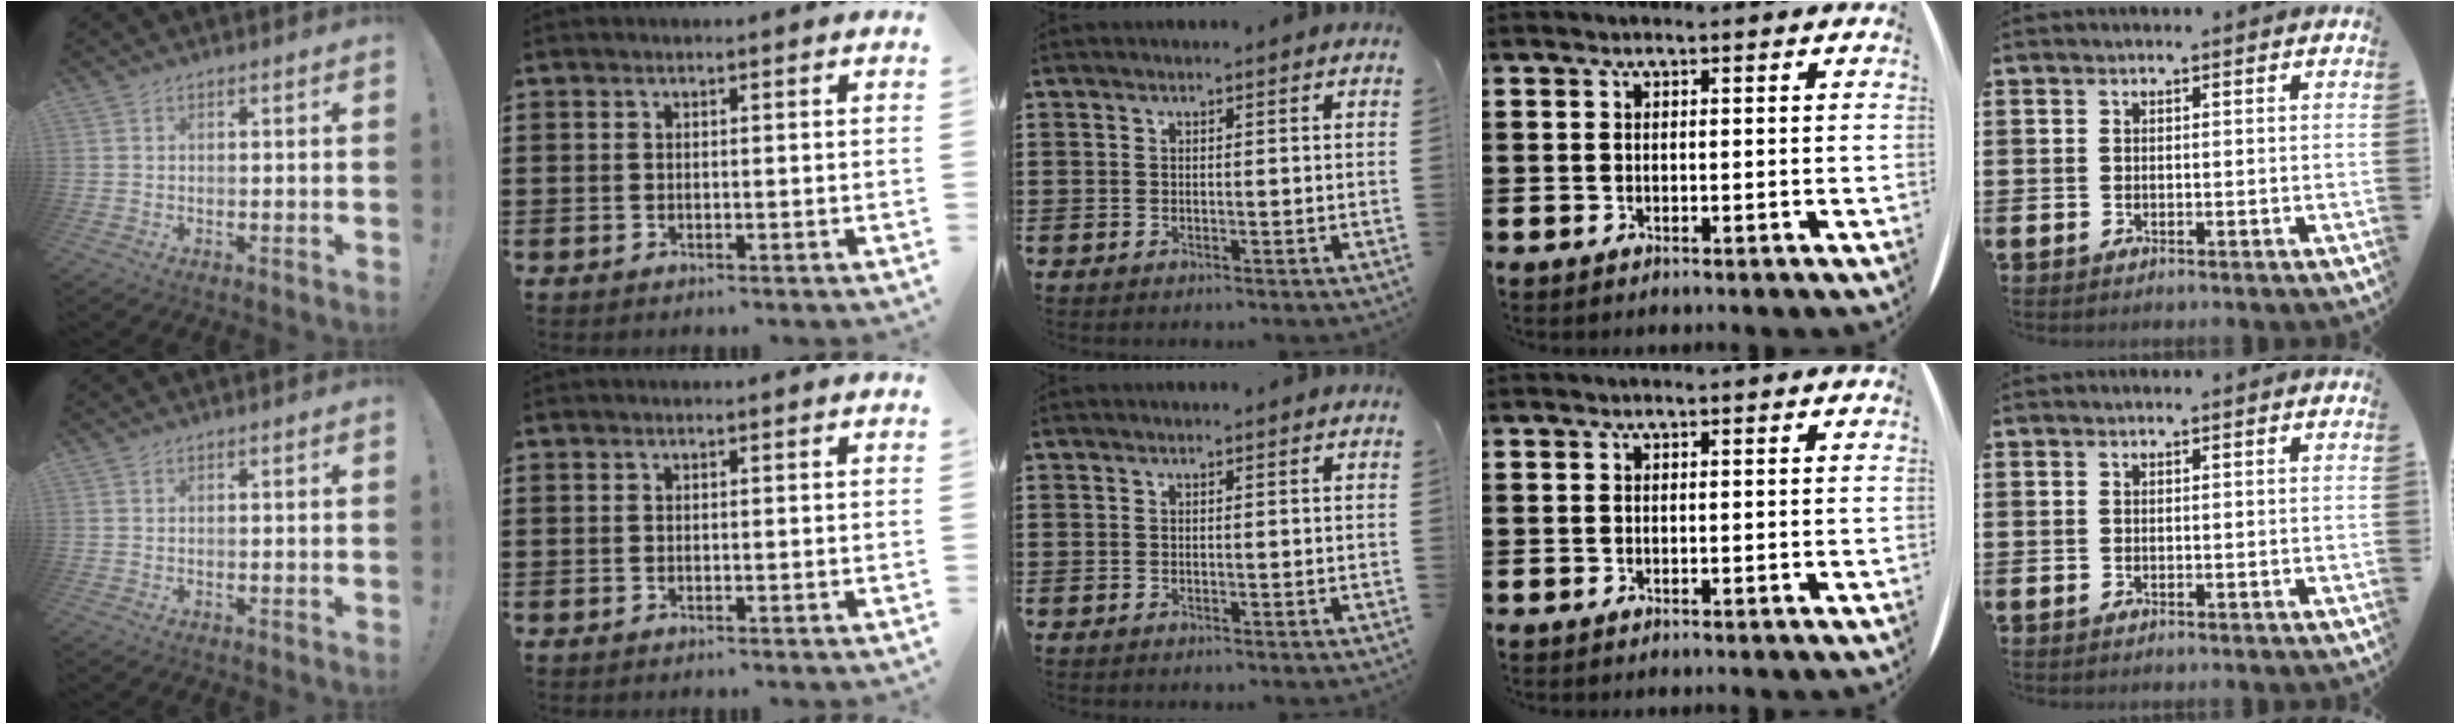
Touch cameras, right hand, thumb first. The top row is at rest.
{}